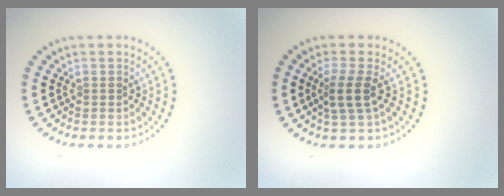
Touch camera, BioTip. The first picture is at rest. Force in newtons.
{"total": 2.4, "press": 1.9, "slide": 1.6}